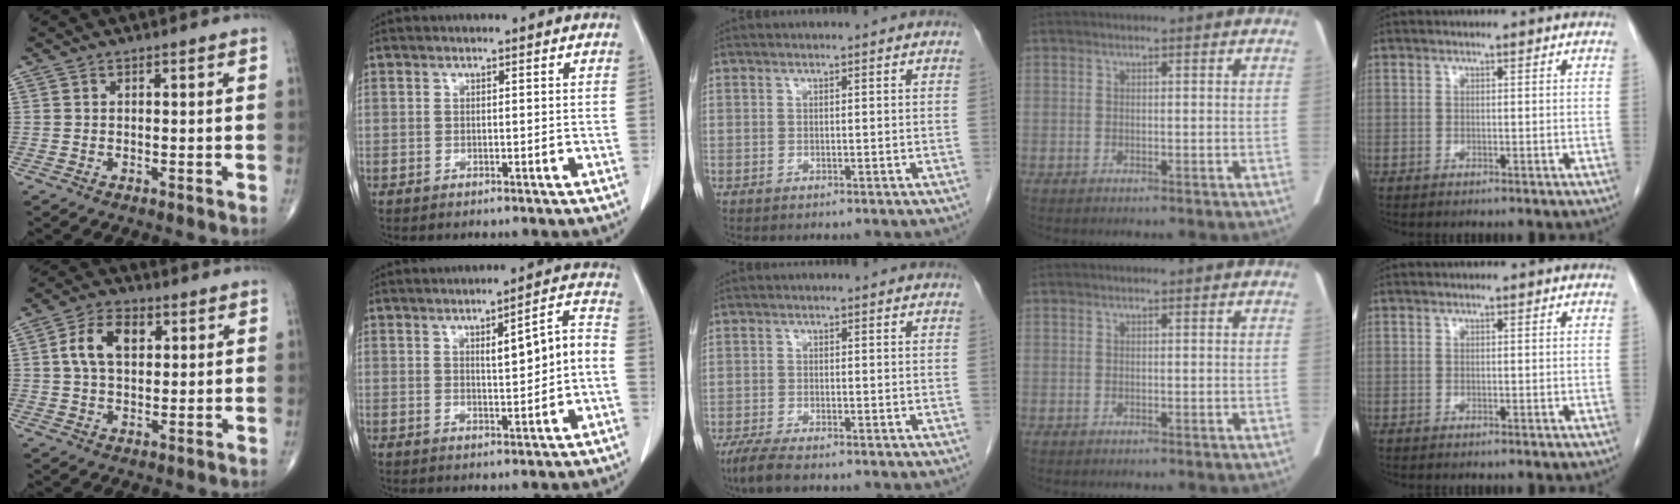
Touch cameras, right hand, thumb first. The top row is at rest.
{"thumb": {"total": 8.5, "force": [2.2, 5.3, 6.3], "torque": [-0.104, 0.007, 0.037]}, "index": {"total": 6.9, "force": [0.0, 1.1, 6.8], "torque": [-0.099, 0.021, 0.004]}, "middle": {"total": 4.4, "force": [-3.3, 0.9, 2.7], "torque": [-0.059, -0.013, -0.056]}}